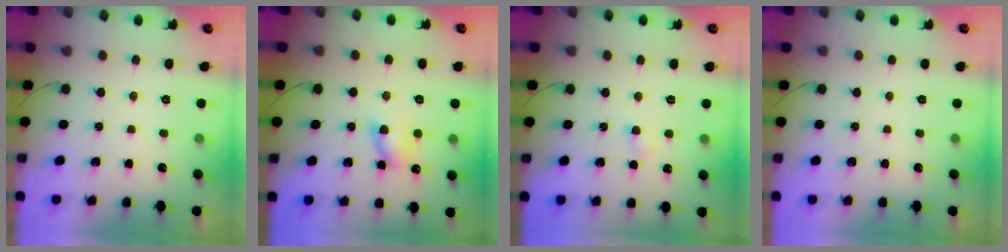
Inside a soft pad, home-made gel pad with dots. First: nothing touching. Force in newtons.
{"total": 6.5, "press": 6.5, "slide": 0.6}
{"total": 2.2, "press": 2.1, "slide": 0.8}
{"total": 0.0}